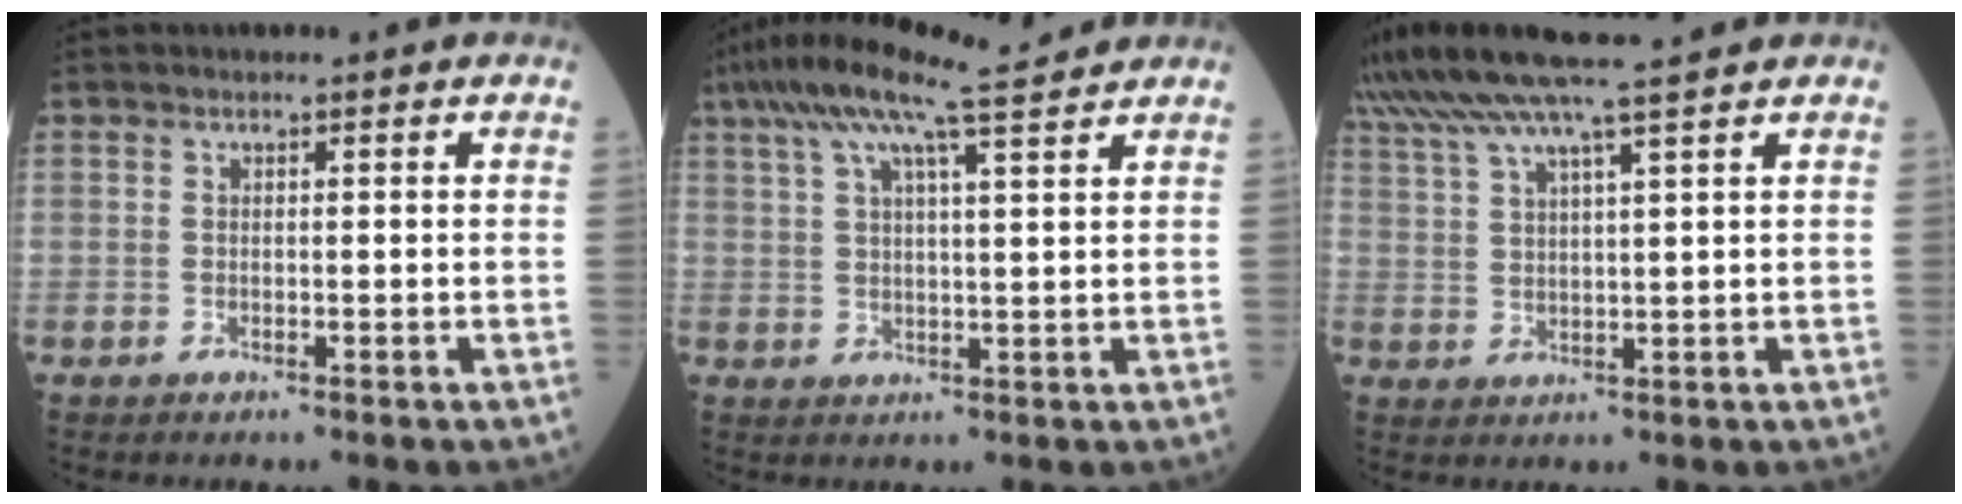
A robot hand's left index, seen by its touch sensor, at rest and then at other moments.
{"total": 11.1, "force": [8.8, -0.2, 6.8], "torque": [-0.124, 0.034, 0.135]}
{"total": 13.1, "force": [11.1, -1.3, 6.9], "torque": [-0.128, 0.024, 0.185]}